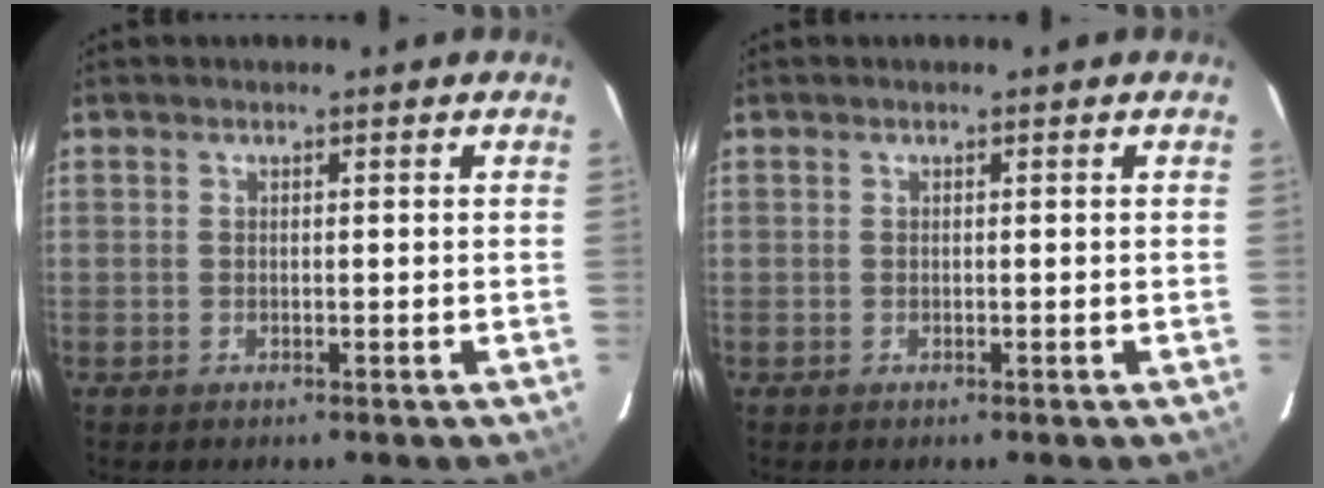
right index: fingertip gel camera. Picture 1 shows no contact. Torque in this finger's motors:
{"motor_torque": [-0.07, 0.06, 0.00, 0.00]}